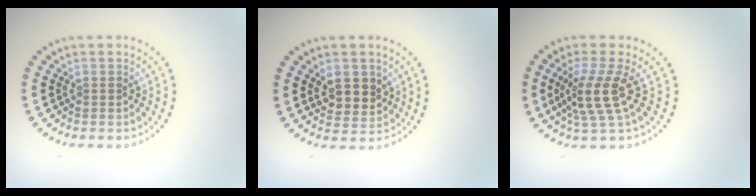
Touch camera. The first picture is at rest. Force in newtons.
{"total": 3.0, "press": 2.8, "slide": 0.9}
{"total": 4.0, "press": 2.9, "slide": 2.6}